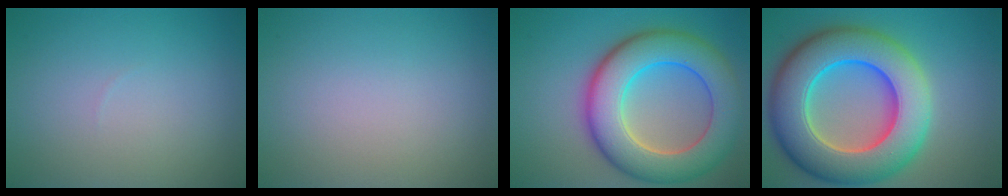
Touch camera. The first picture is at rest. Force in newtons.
{"total": 0.0}
{"total": 10.4, "press": 10.4, "slide": 0.4}
{"total": 13.3, "press": 13.1, "slide": 2.1}